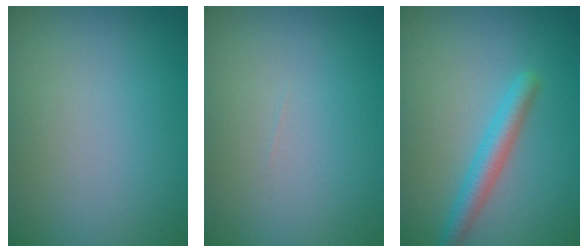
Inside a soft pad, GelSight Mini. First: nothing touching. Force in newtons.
{"total": 0.0}
{"total": 2.8, "press": 2.8, "slide": 0.2}